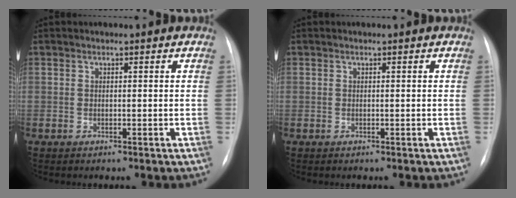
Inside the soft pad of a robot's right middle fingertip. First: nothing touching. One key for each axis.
{"total": 0.0}